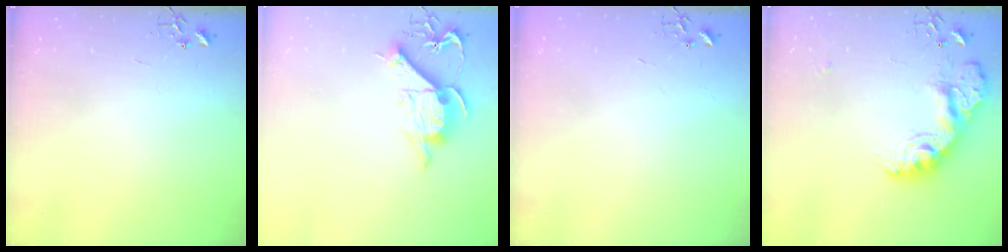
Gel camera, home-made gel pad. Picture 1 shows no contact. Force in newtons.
{"total": 11.0, "press": 10.9, "slide": 1.2}
{"total": 1.5, "press": 1.5, "slide": 0.3}
{"total": 18.8, "press": 18.7, "slide": 1.6}